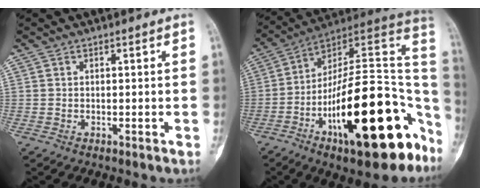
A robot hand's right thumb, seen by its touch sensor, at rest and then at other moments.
{"total": 30.6, "force": [-11.5, 11.8, 25.8], "torque": [-0.317, 0.071, -0.172]}